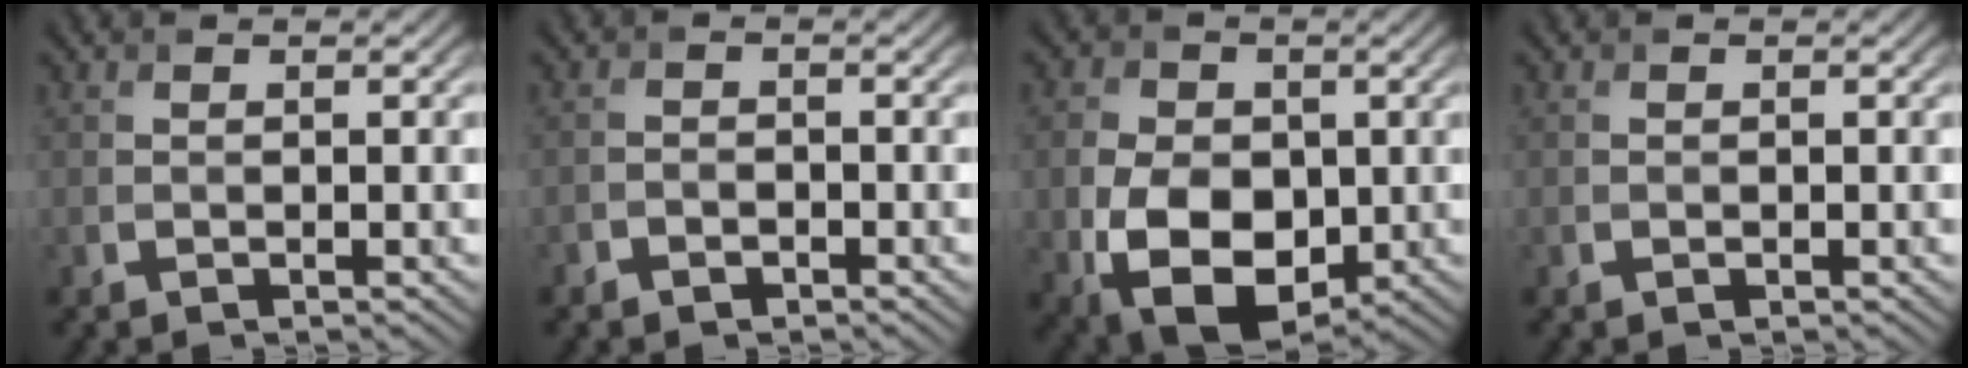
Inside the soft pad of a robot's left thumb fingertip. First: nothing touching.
{"total": 1.3, "force": [-1.1, 0.6, 0.4], "torque": [-0.008, 0.002, -0.022]}
{"total": 11.5, "force": [-1.9, 8.0, 8.1], "torque": [-0.165, -0.022, -0.032]}
{"total": 0.0}